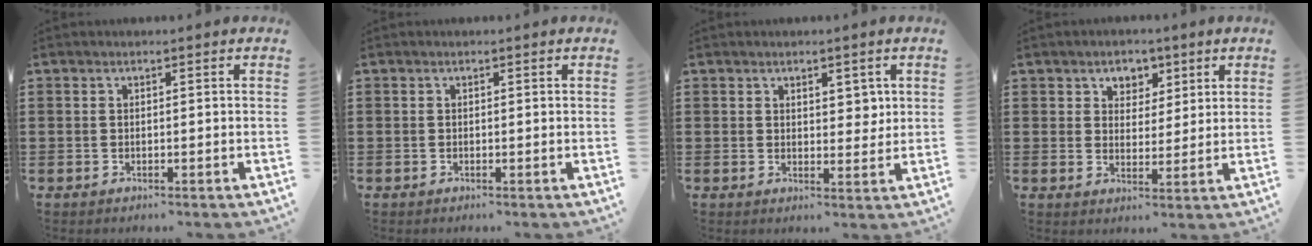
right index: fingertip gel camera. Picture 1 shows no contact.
{"total": 0.0}
{"total": 3.0, "force": [1.6, 1.7, 1.9], "torque": [-0.015, -0.002, 0.023]}
{"total": 3.5, "force": [2.0, 2.8, 0.5], "torque": [-0.028, 0.014, 0.035]}